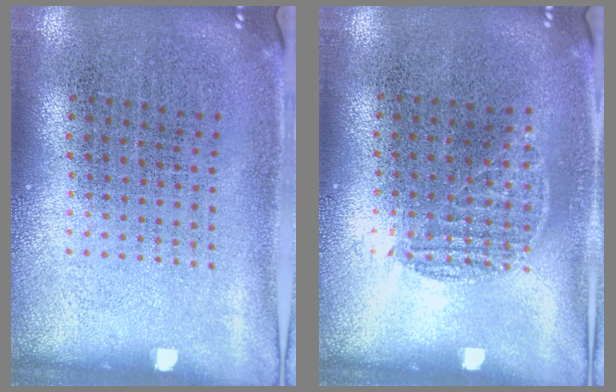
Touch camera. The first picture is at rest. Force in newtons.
{"total": 0.8, "press": 0.6, "slide": 0.5}